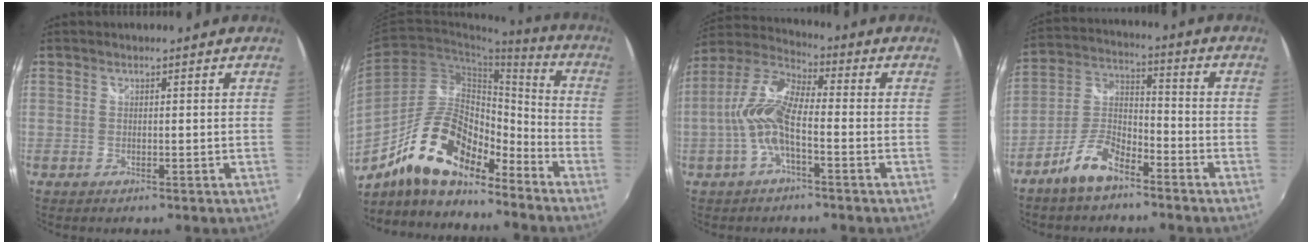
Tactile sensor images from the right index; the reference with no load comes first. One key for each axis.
{"total": 17.6, "fx": -13.0, "fy": 6.6, "fz": 10.0, "tx": -0.192, "ty": 0.011, "tz": -0.238}
{"total": 10.8, "fx": -2.5, "fy": 3.6, "fz": 9.8, "tx": -0.216, "ty": 0.011, "tz": -0.052}
{"total": 9.4, "fx": -6.6, "fy": 3.6, "fz": 5.7, "tx": -0.130, "ty": 0.014, "tz": -0.126}